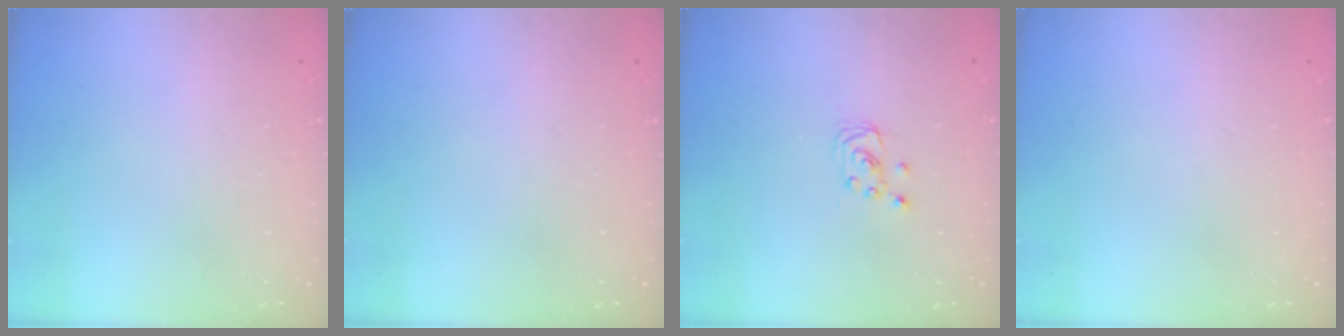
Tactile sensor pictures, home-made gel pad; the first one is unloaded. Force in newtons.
{"total": 0.0}
{"total": 1.9, "press": 1.9, "slide": 0.1}
{"total": 0.0}